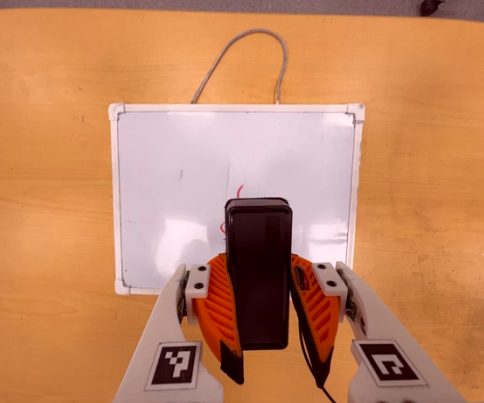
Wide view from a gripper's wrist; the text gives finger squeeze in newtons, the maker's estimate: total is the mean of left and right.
{"total": 9.2, "left": 8.0, "right": 10.3}